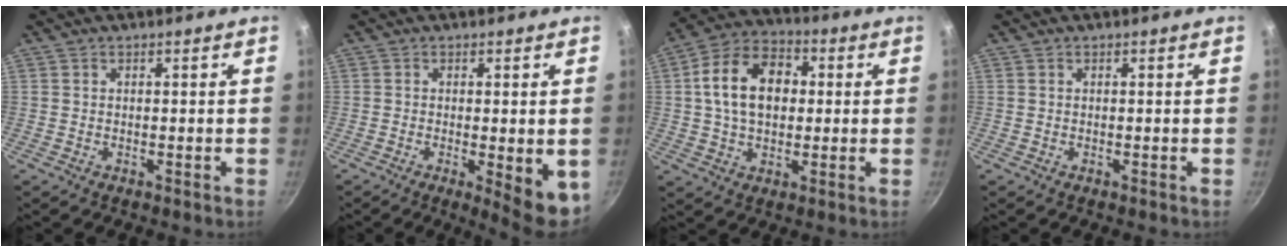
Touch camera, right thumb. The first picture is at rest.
{"total": 7.9, "force": [-1.7, 2.1, 7.4], "torque": [-0.084, -0.009, -0.014]}
{"total": 14.4, "force": [1.8, 9.9, 10.3], "torque": [-0.146, 0.022, 0.016]}
{"total": 0.0}